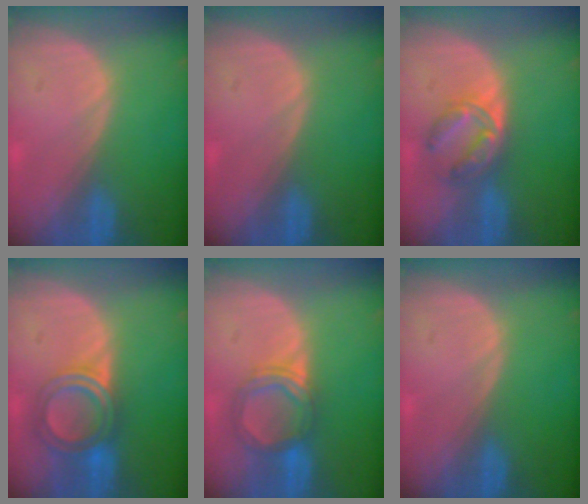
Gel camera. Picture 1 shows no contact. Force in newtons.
{"total": 0.0}
{"total": 5.6, "press": 5.4, "slide": 1.7}
{"total": 5.9, "press": 5.6, "slide": 1.6}
{"total": 5.5, "press": 5.2, "slide": 1.8}
{"total": 0.0}